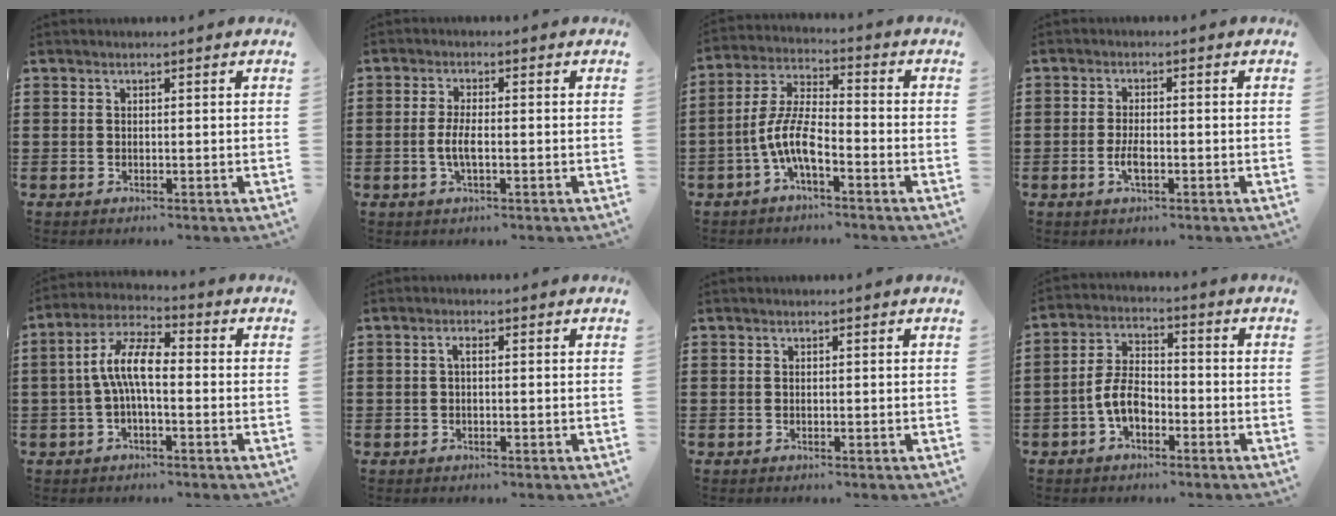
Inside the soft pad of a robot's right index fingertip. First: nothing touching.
{"total": 3.4, "force": [-0.7, 0.9, 3.2], "torque": [-0.072, -0.003, -0.019]}
{"total": 8.1, "force": [-3.5, 2.5, 6.8], "torque": [-0.171, -0.011, -0.075]}
{"total": 3.0, "force": [-1.0, 1.0, 2.6], "torque": [-0.062, -0.005, -0.022]}
{"total": 7.9, "force": [-0.6, 2.7, 7.3], "torque": [-0.159, -0.001, -0.017]}
{"total": 1.2, "force": [-0.1, 0.4, 1.2], "torque": [-0.022, 0.001, -0.003]}
{"total": 0.0}
{"total": 6.0, "force": [-2.4, 3.2, 4.5], "torque": [-0.104, 0.003, -0.051]}